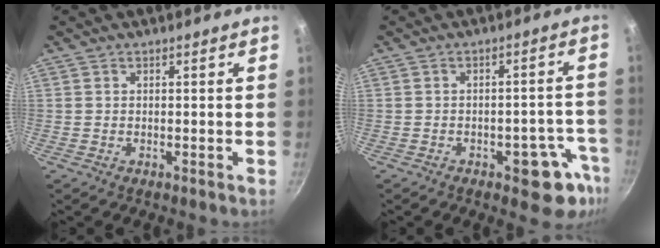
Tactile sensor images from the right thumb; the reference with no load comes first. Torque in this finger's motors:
{"motor_torque": [2.47, 2.56, 0.64, -0.23, 0.02]}